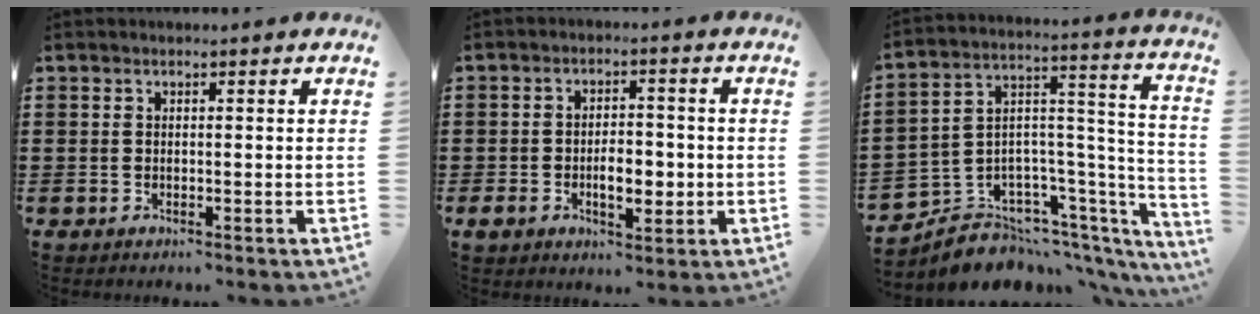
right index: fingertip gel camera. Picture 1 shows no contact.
{"total": 6.1, "force": [-1.4, 3.5, 4.8], "torque": [-0.082, 0.004, -0.026]}
{"total": 5.6, "force": [-4.4, 3.5, 0.4], "torque": [-0.019, -0.014, -0.078]}